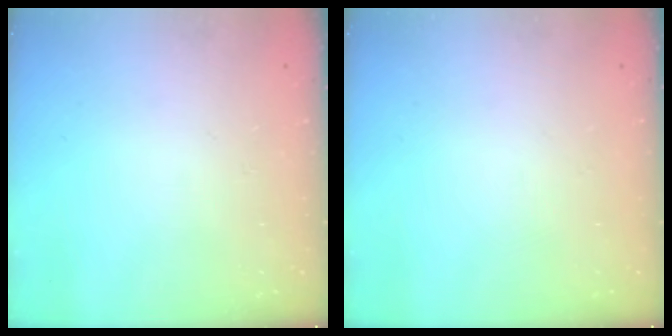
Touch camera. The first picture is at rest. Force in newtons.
{"total": 0.0}